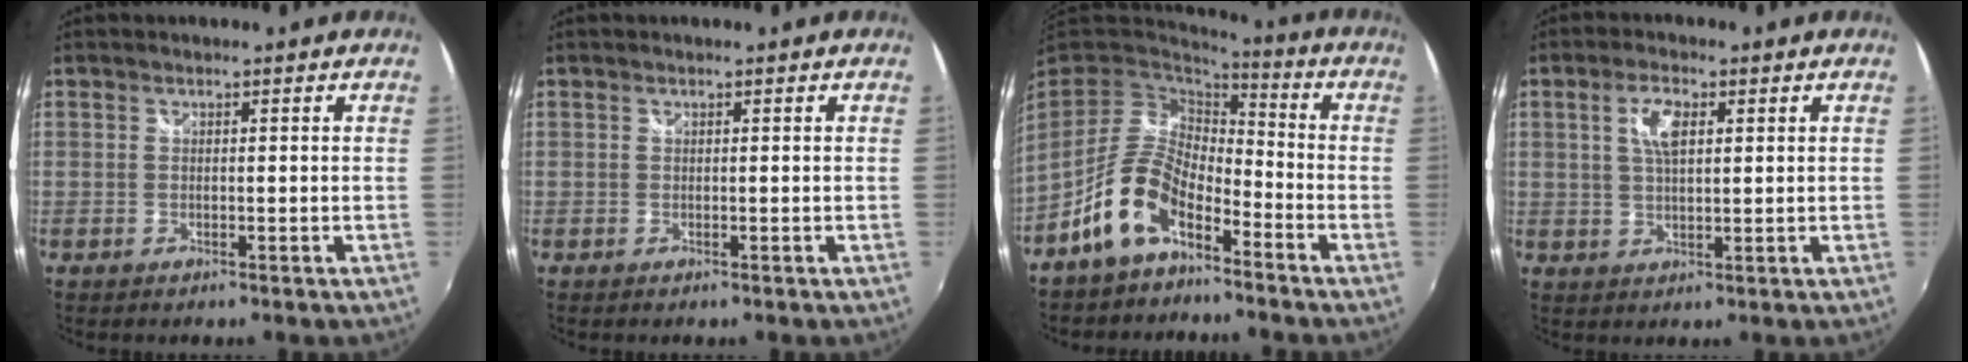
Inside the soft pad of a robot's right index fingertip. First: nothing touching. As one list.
[{"total": 0.0}, {"total": 11.9, "force": [-7.0, 5.8, 7.7], "torque": [-0.158, 0.010, -0.131]}, {"total": 5.0, "force": [1.7, 2.2, 4.2], "torque": [-0.079, 0.006, 0.031]}]